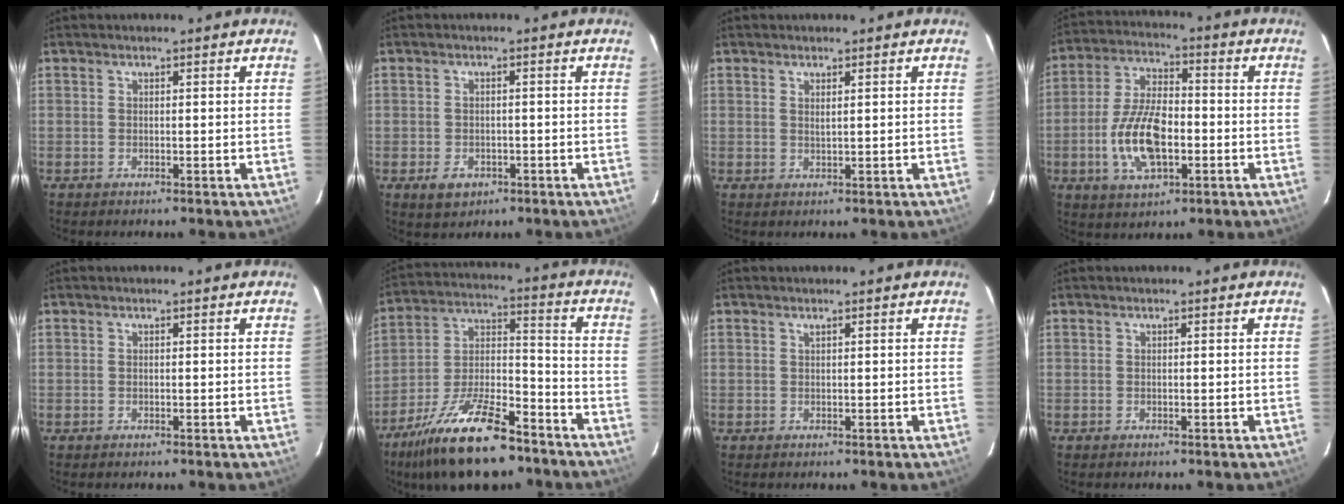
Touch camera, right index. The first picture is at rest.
{"total": 4.0, "force": [-1.6, 3.3, 1.7], "torque": [-0.035, 0.001, -0.017]}
{"total": 1.1, "force": [0.6, 0.1, 0.9], "torque": [-0.017, 0.001, 0.010]}
{"total": 13.2, "force": [-3.4, 6.5, 11.0], "torque": [-0.226, 0.004, -0.059]}
{"total": 0.0}
{"total": 20.8, "force": [-14.5, 7.1, 13.2], "torque": [-0.252, -0.011, -0.242]}
{"total": 0.0}
{"total": 0.0}